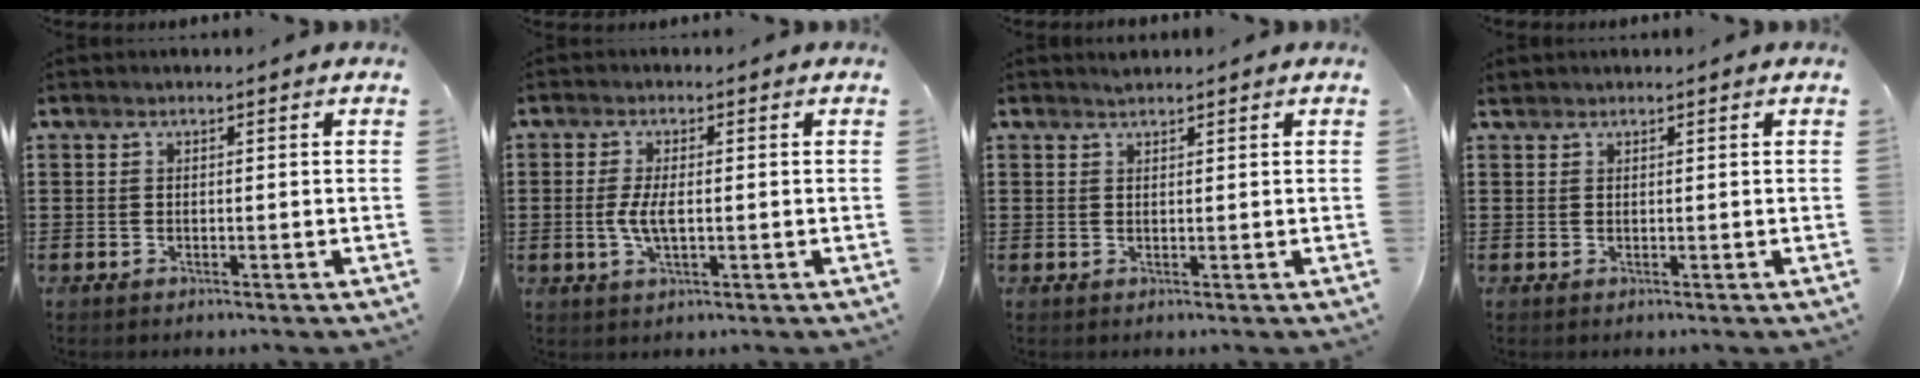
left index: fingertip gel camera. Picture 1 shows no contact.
{"total": 4.0, "force": [-0.3, 1.4, 3.7], "torque": [-0.088, -0.007, -0.012]}
{"total": 1.0, "force": [1.0, 0.1, 0.2], "torque": [-0.005, 0.000, 0.020]}
{"total": 0.6, "force": [0.5, 0.3, 0.1], "torque": [-0.004, 0.002, 0.011]}